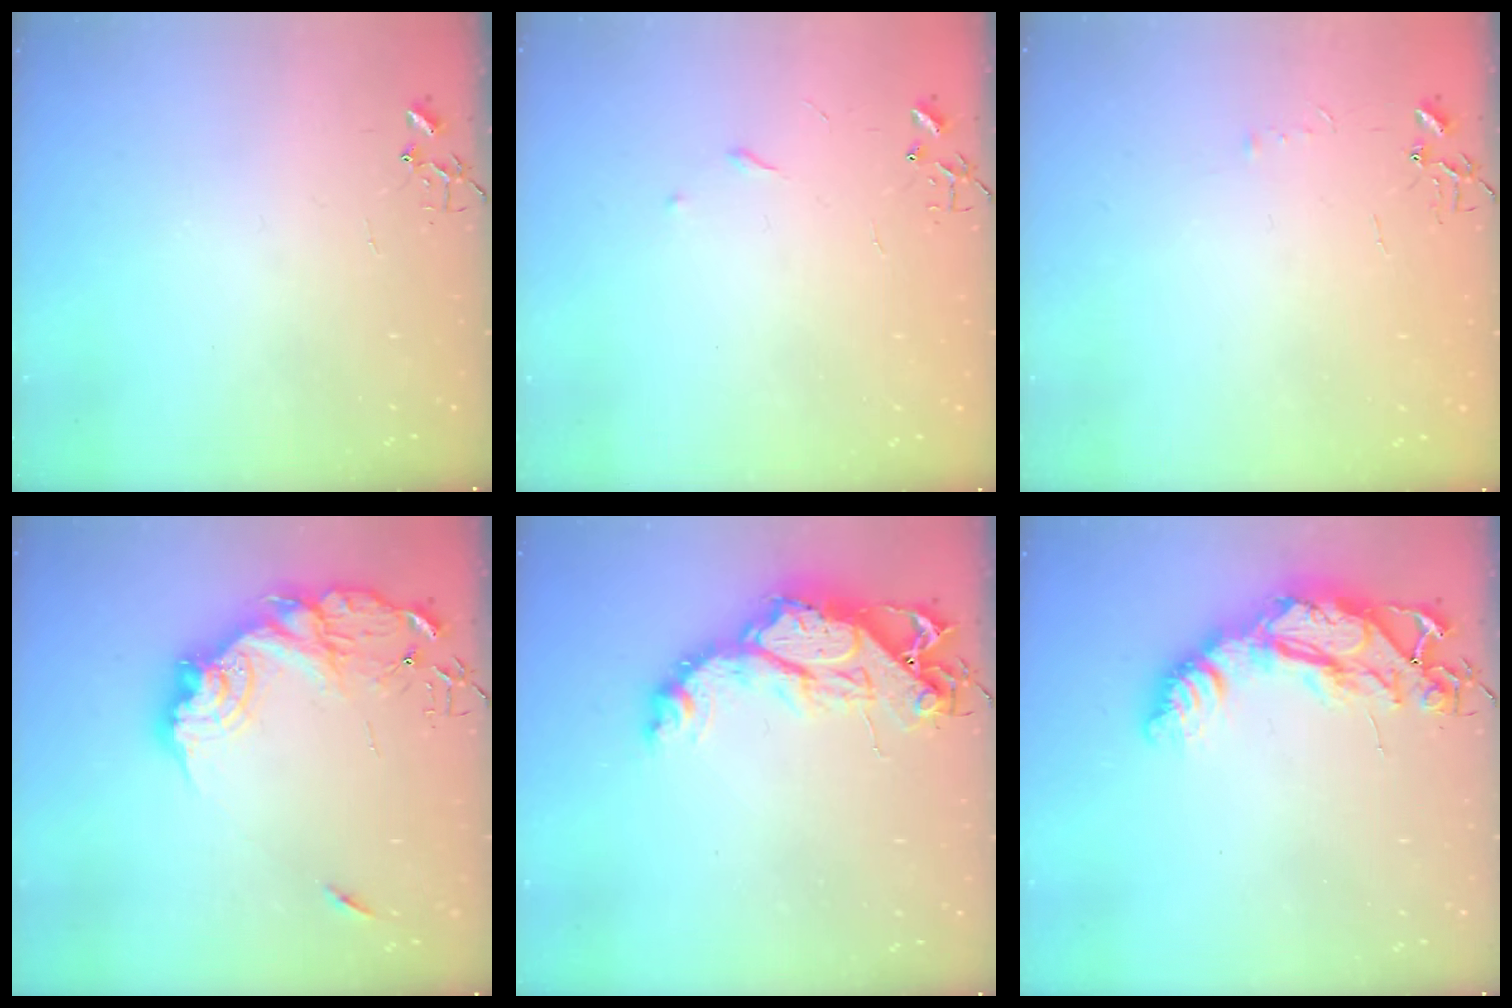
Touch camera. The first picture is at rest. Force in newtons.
{"total": 3.7, "press": 3.6, "slide": 0.4}
{"total": 3.1, "press": 3.1, "slide": 0.5}
{"total": 20.2, "press": 20.2, "slide": 1.6}
{"total": 14.8, "press": 14.8, "slide": 1.4}
{"total": 19.9, "press": 19.8, "slide": 1.8}